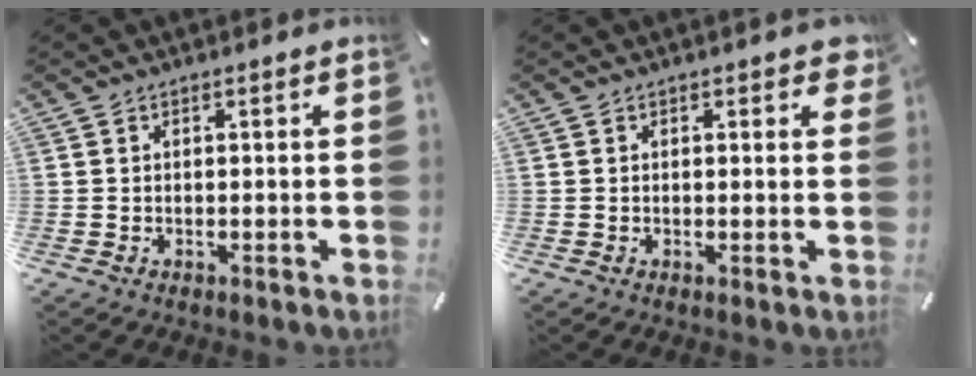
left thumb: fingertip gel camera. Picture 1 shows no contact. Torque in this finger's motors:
{"motor_torque": [0.17, -0.06, 0.00, 0.04, 0.04]}